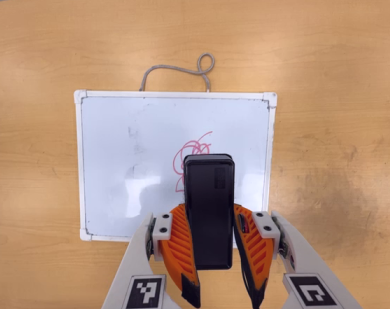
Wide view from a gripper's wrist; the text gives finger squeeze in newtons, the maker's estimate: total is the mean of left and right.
{"total": 8.3, "left": 6.5, "right": 10.1}